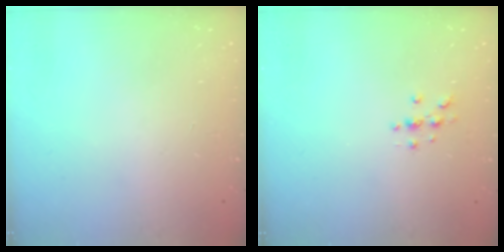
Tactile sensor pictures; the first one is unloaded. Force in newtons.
{"total": 3.0, "press": 3.0, "slide": 0.4}